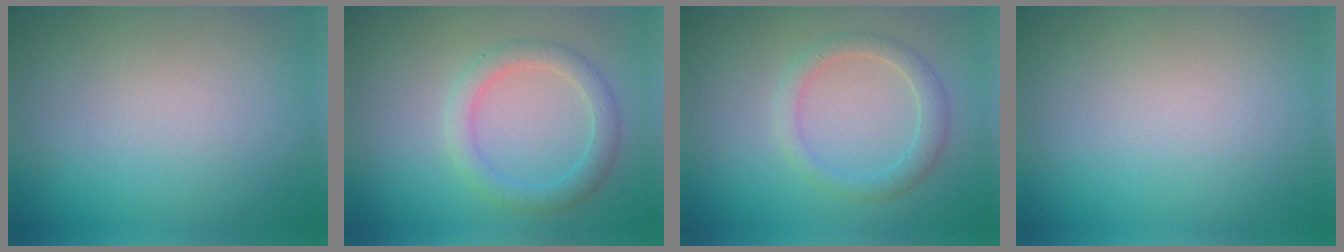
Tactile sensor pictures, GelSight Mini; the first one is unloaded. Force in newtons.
{"total": 2.7, "press": 2.7, "slide": 0.1}
{"total": 2.2, "press": 2.2, "slide": 0.0}
{"total": 0.0}